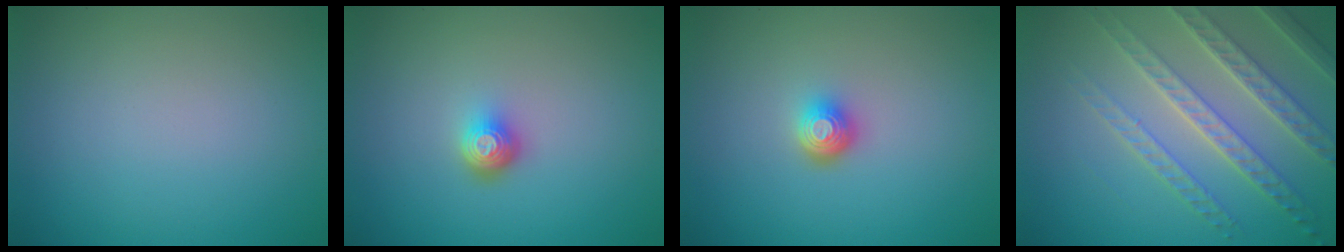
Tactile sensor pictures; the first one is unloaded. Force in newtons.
{"total": 2.0, "press": 1.4, "slide": 1.5}
{"total": 2.1, "press": 1.5, "slide": 1.5}
{"total": 5.2, "press": 4.6, "slide": 2.4}